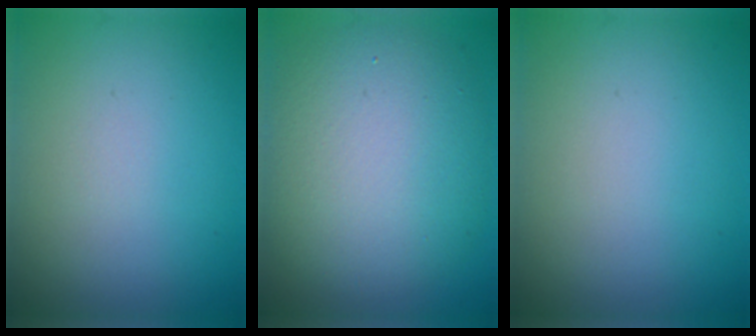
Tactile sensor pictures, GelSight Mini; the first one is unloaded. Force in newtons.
{"total": 9.6, "press": 9.5, "slide": 0.9}
{"total": 0.0}